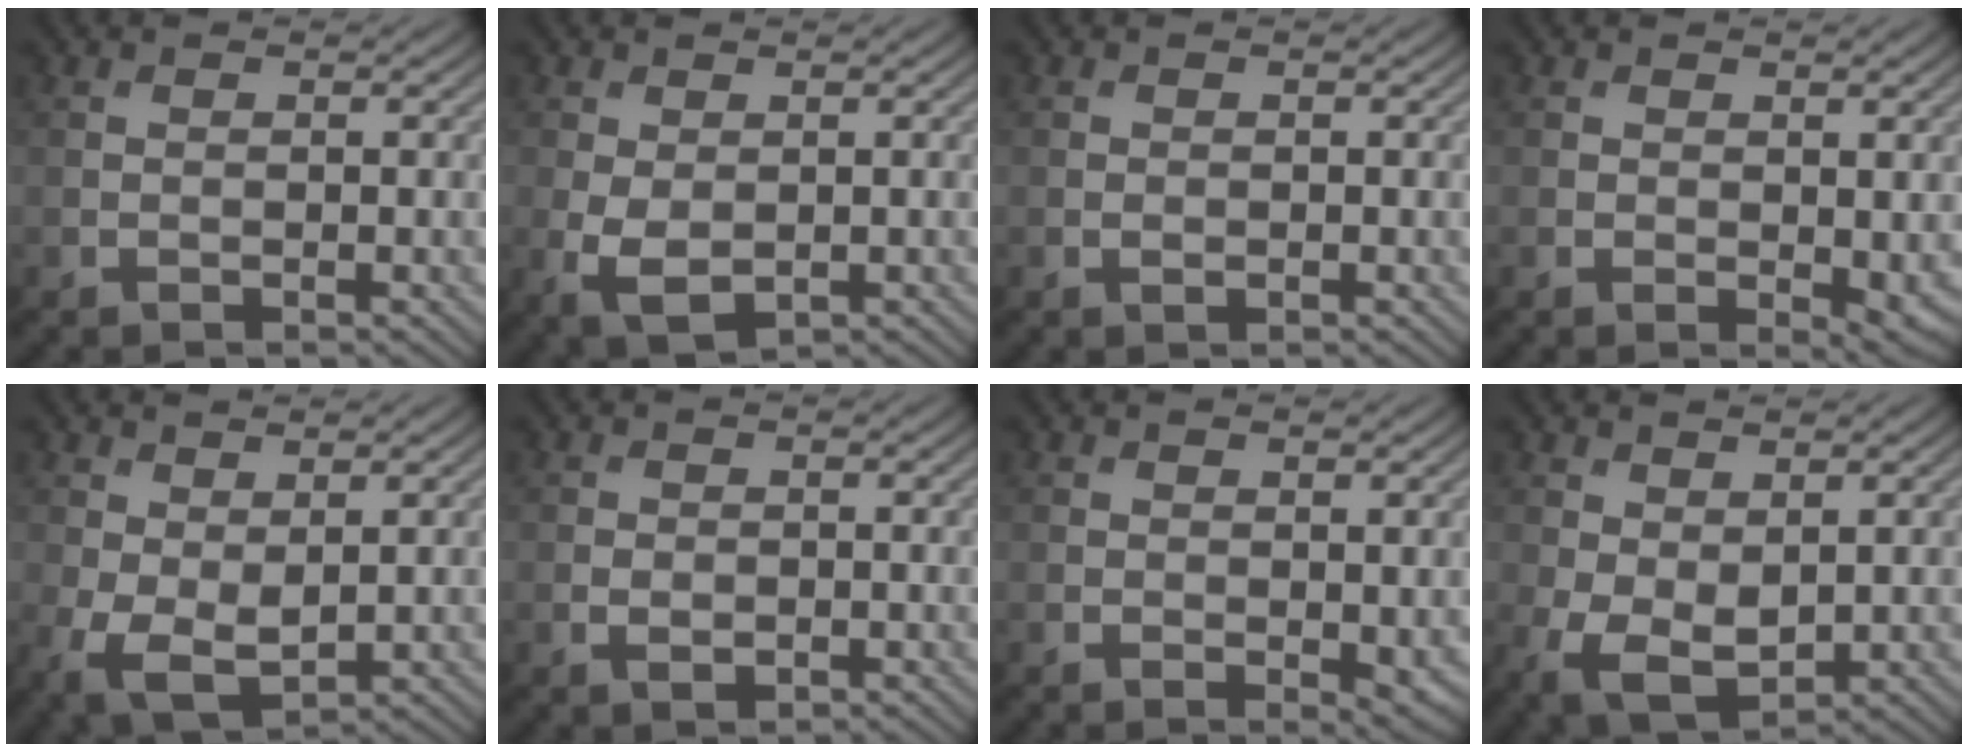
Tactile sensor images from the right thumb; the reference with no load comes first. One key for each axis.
{"total": 4.1, "fx": -0.7, "fy": 2.4, "fz": 3.2, "tx": -0.083, "ty": -0.013, "tz": -0.008}
{"total": 0.6, "fx": -0.2, "fy": 0.4, "fz": 0.5, "tx": -0.008, "ty": -0.002, "tz": -0.003}
{"total": 2.5, "fx": -0.1, "fy": 1.2, "fz": 2.2, "tx": -0.031, "ty": -0.010, "tz": 0.004}
{"total": 5.0, "fx": -0.2, "fy": 2.9, "fz": 4.1, "tx": -0.104, "ty": -0.010, "tz": 0.003}
{"total": 1.7, "fx": -0.6, "fy": 1.1, "fz": 1.1, "tx": -0.022, "ty": -0.005, "tz": -0.009}
{"total": 2.1, "fx": -0.1, "fy": 1.0, "fz": 1.8, "tx": -0.025, "ty": -0.010, "tz": 0.003}
{"total": 5.5, "fx": -0.4, "fy": 3.3, "fz": 4.4, "tx": -0.107, "ty": -0.012, "tz": 0.000}